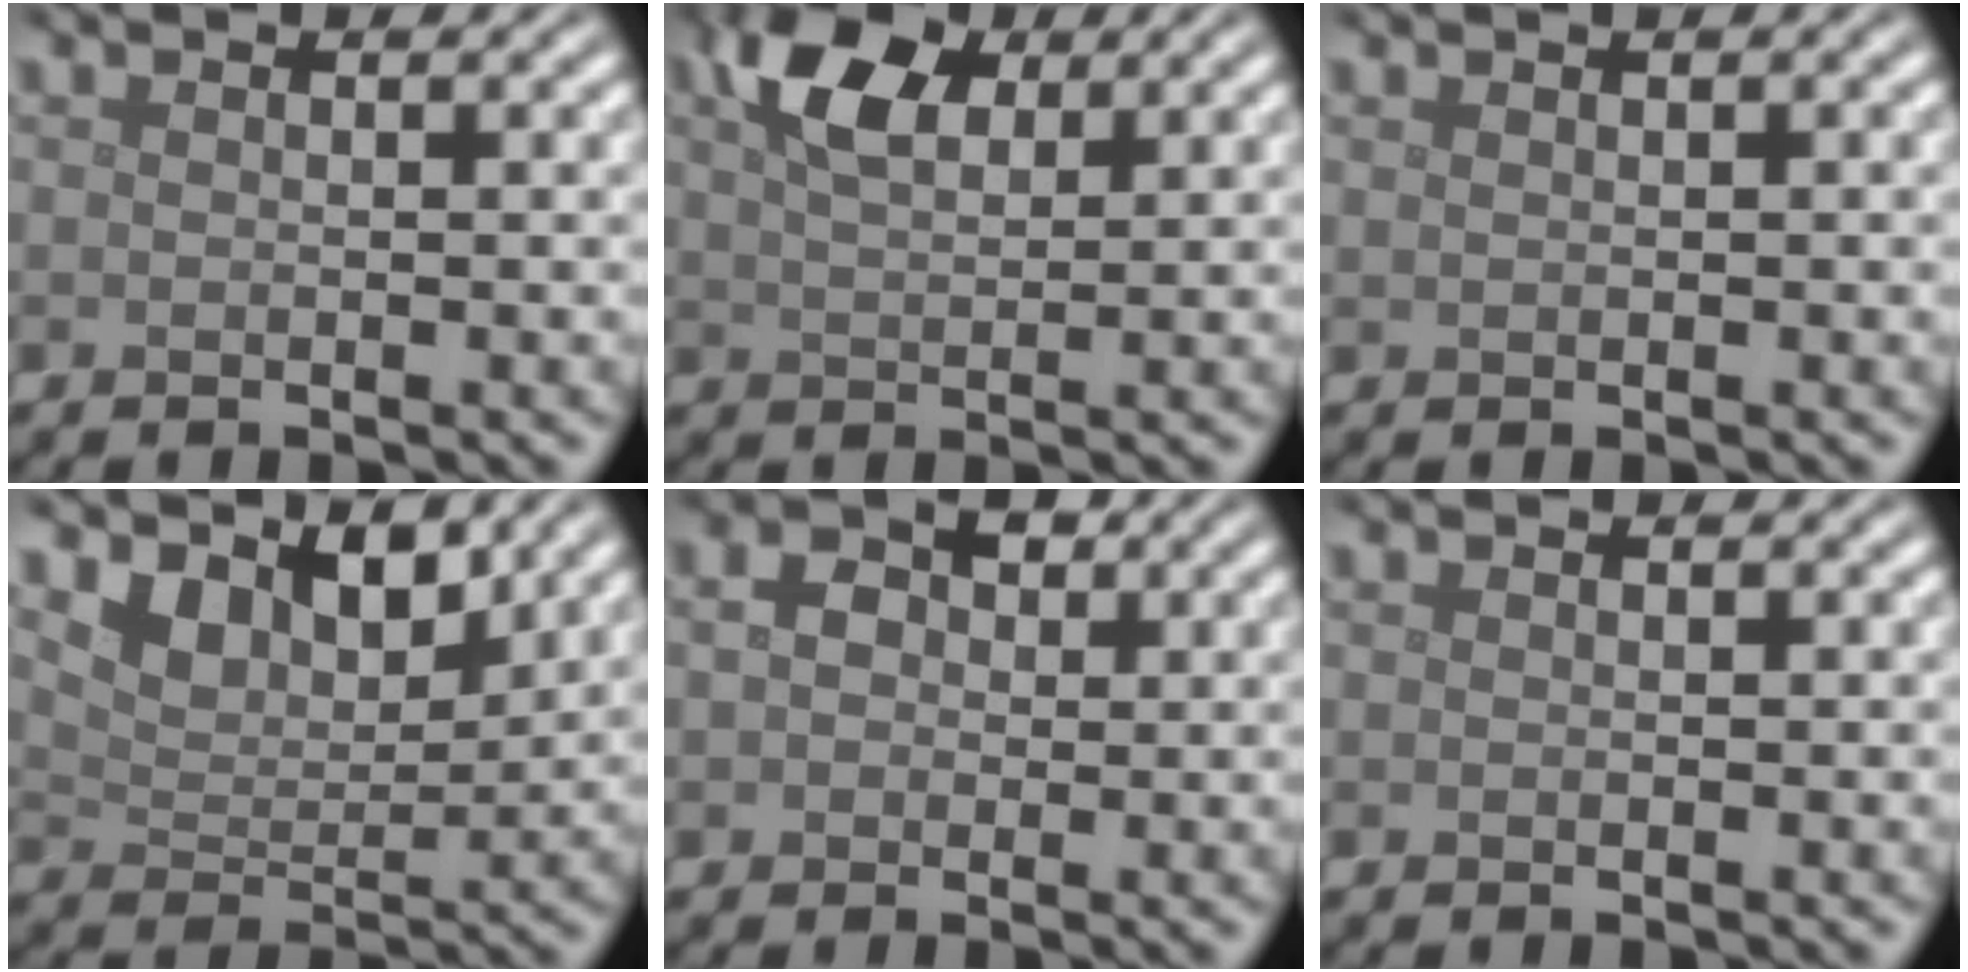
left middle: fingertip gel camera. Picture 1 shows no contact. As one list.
[{"total": 5.3, "force": [2.7, 2.8, 3.6], "torque": [-0.071, 0.010, 0.047]}, {"total": 1.2, "force": [0.7, 0.3, 1.0], "torque": [-0.016, 0.004, 0.015]}, {"total": 4.4, "force": [3.4, 2.1, 2.0], "torque": [-0.047, -0.012, 0.055]}, {"total": 2.9, "force": [0.6, 2.3, 1.7], "torque": [-0.030, 0.007, -0.001]}, {"total": 0.0}]